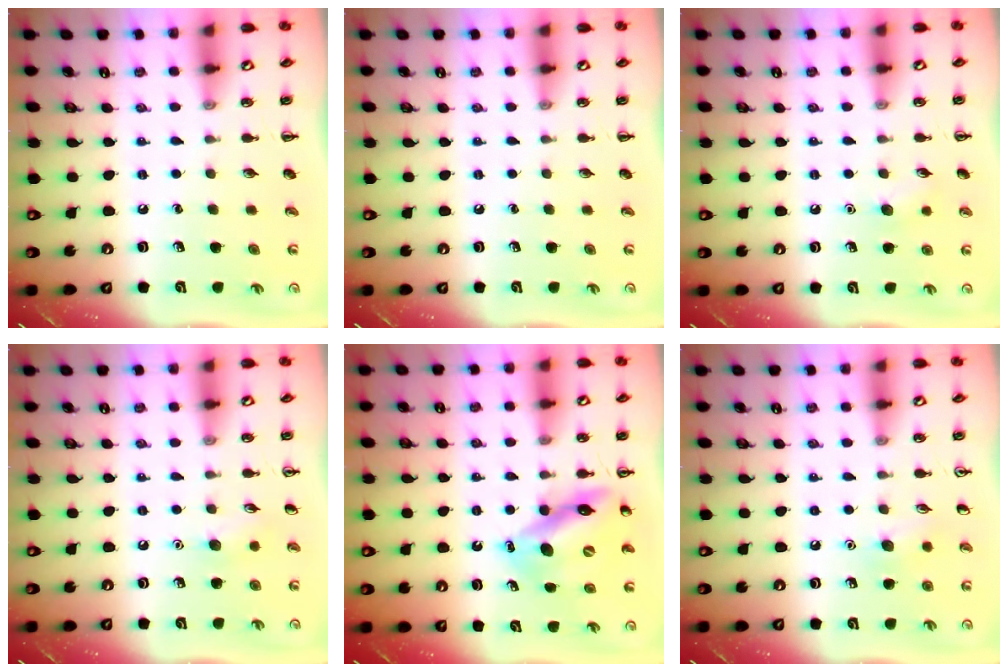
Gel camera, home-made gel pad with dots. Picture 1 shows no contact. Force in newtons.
{"total": 0.0}
{"total": 7.1, "press": 6.8, "slide": 2.0}
{"total": 6.6, "press": 6.3, "slide": 1.9}
{"total": 12.3, "press": 11.7, "slide": 3.7}
{"total": 6.7, "press": 6.4, "slide": 2.1}